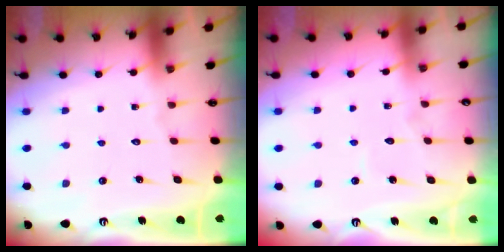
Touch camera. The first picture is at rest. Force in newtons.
{"total": 2.5, "press": 2.5, "slide": 0.1}